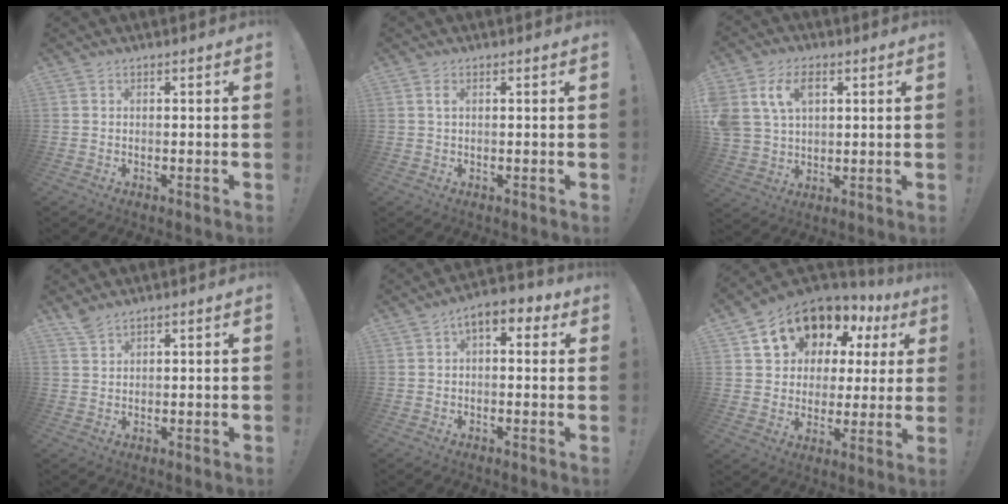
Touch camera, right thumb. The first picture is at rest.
{"total": 1.5, "force": [0.4, 0.6, 1.4], "torque": [-0.024, 0.002, 0.005]}
{"total": 11.4, "force": [4.7, 8.2, 6.4], "torque": [-0.136, -0.004, 0.093]}
{"total": 3.4, "force": [3.1, 1.0, 1.2], "torque": [-0.023, -0.016, 0.057]}
{"total": 6.0, "force": [2.2, 3.0, 4.7], "torque": [-0.070, -0.005, 0.036]}
{"total": 14.4, "force": [9.2, 9.3, 6.0], "torque": [-0.100, -0.062, 0.179]}